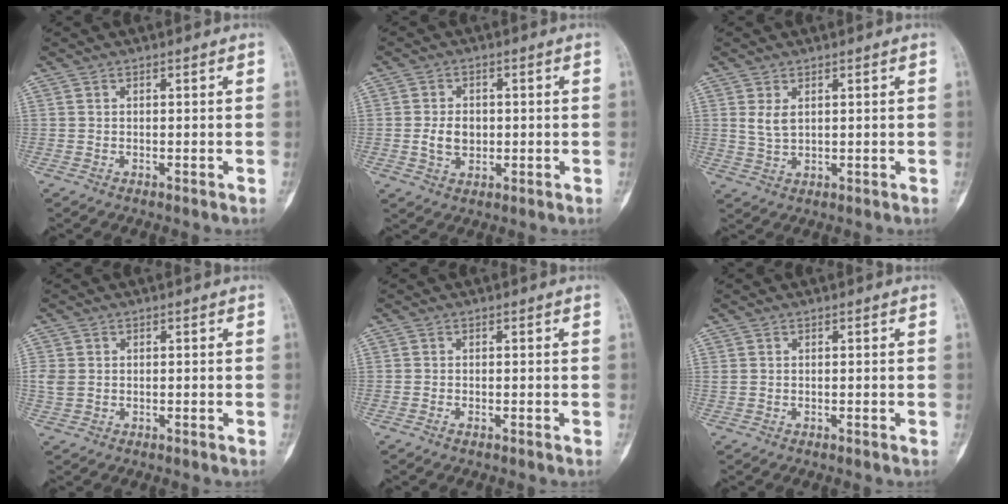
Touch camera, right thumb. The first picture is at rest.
{"total": 5.0, "force": [-0.3, 3.7, 3.3], "torque": [-0.048, 0.001, -0.003]}
{"total": 3.0, "force": [1.2, 1.6, 2.3], "torque": [-0.043, -0.006, 0.031]}
{"total": 2.2, "force": [-0.1, 1.6, 1.5], "torque": [-0.047, 0.006, -0.004]}
{"total": 0.6, "force": [-0.4, 0.1, 0.4], "torque": [-0.011, 0.003, -0.008]}
{"total": 0.5, "force": [-0.1, 0.3, 0.5], "torque": [-0.013, 0.005, 0.004]}